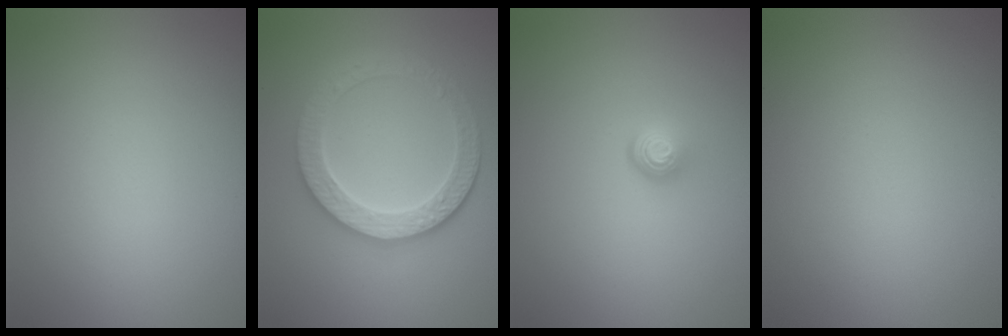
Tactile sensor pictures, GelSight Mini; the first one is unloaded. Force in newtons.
{"total": 4.9, "press": 4.3, "slide": 2.4}
{"total": 1.5, "press": 0.9, "slide": 1.2}
{"total": 0.0}